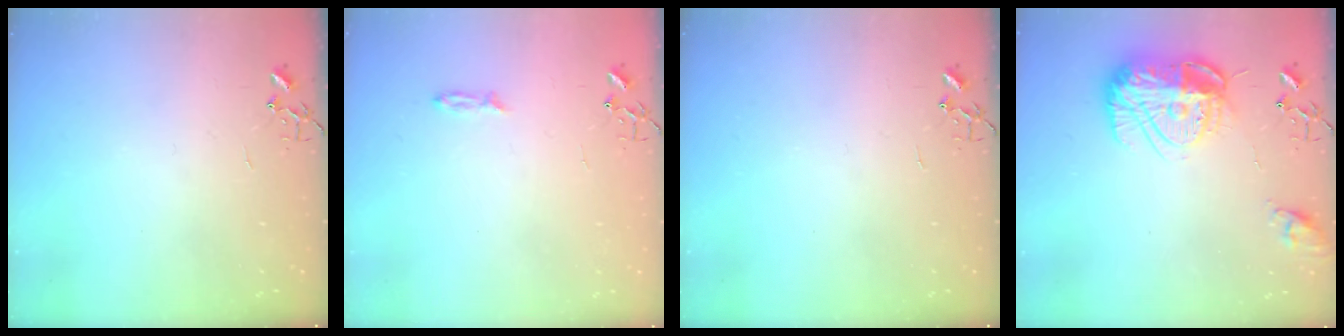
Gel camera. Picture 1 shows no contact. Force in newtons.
{"total": 3.2, "press": 3.2, "slide": 0.4}
{"total": 0.0}
{"total": 17.7, "press": 17.6, "slide": 1.6}